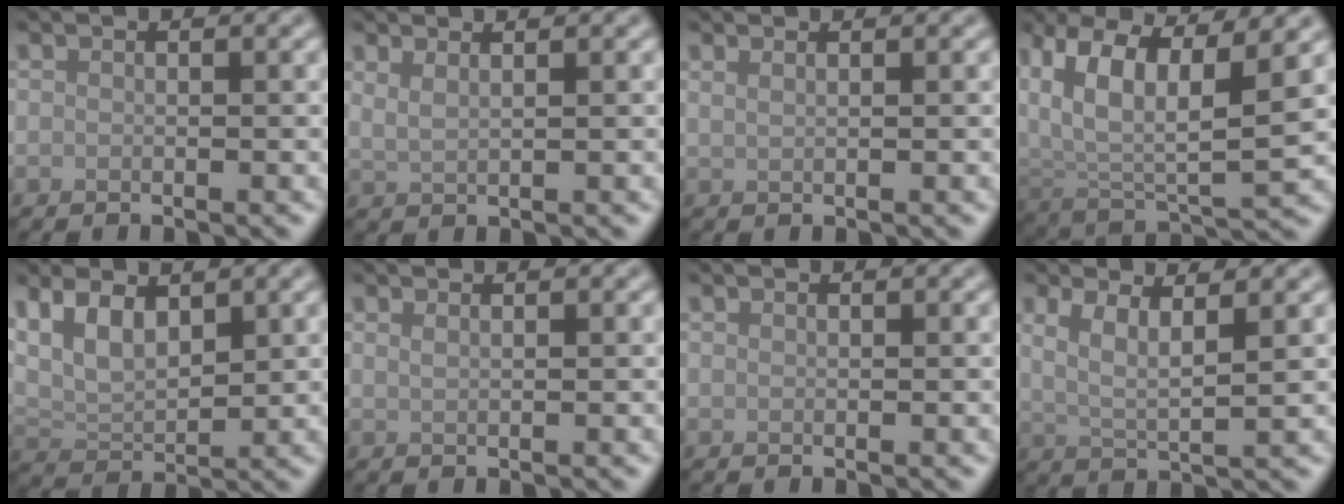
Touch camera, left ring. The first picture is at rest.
{"total": 1.8, "force": [1.3, 0.7, 1.0], "torque": [-0.014, -0.003, 0.023]}
{"total": 1.1, "force": [0.9, 0.5, 0.6], "torque": [-0.005, -0.003, 0.011]}
{"total": 11.5, "force": [4.4, 5.1, 9.2], "torque": [-0.170, 0.002, 0.083]}
{"total": 5.4, "force": [2.4, 2.9, 3.8], "torque": [-0.079, -0.001, 0.042]}
{"total": 0.9, "force": [0.6, 0.4, 0.5], "torque": [-0.005, -0.001, 0.007]}
{"total": 0.0}
{"total": 3.8, "force": [1.6, 1.1, 3.2], "torque": [-0.061, -0.004, 0.029]}